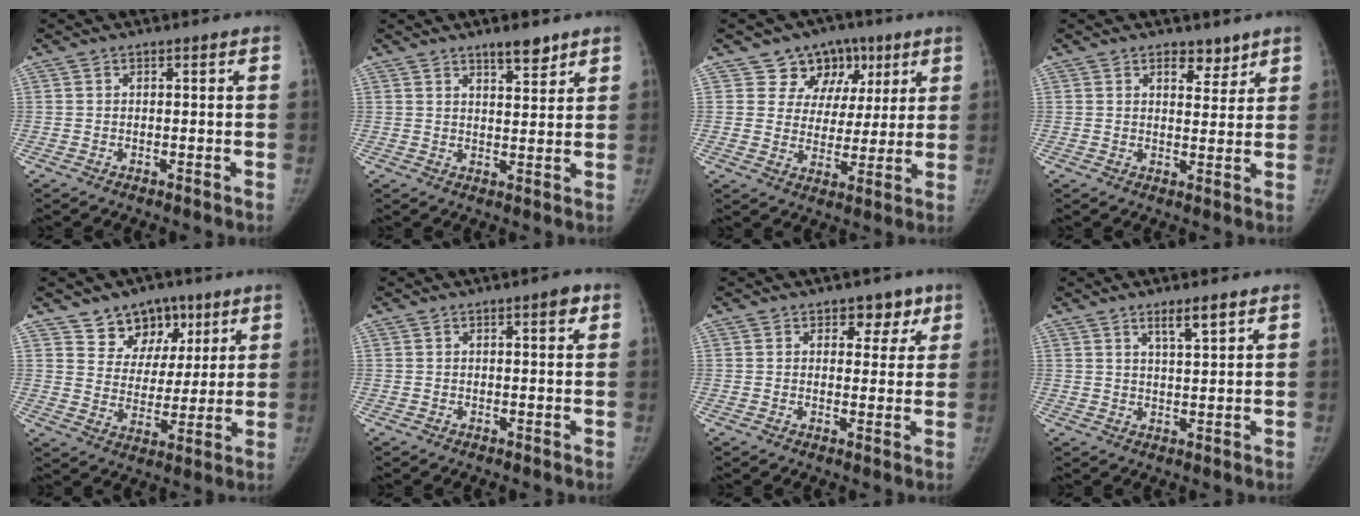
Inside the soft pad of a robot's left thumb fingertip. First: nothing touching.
{"total": 4.6, "force": [3.6, 1.3, 2.7], "torque": [-0.025, -0.027, 0.056]}
{"total": 11.0, "force": [5.6, 8.9, 3.1], "torque": [0.005, -0.012, 0.087]}
{"total": 4.0, "force": [2.9, 2.2, 1.5], "torque": [0.001, -0.020, 0.047]}
{"total": 11.3, "force": [7.1, 8.1, 3.4], "torque": [-0.004, -0.035, 0.120]}
{"total": 2.1, "force": [1.0, 0.6, 1.7], "torque": [-0.020, -0.001, 0.011]}
{"total": 4.8, "force": [2.7, 3.3, 2.1], "torque": [0.011, -0.010, 0.033]}
{"total": 4.0, "force": [2.6, 0.6, 3.0], "torque": [-0.051, -0.019, 0.049]}